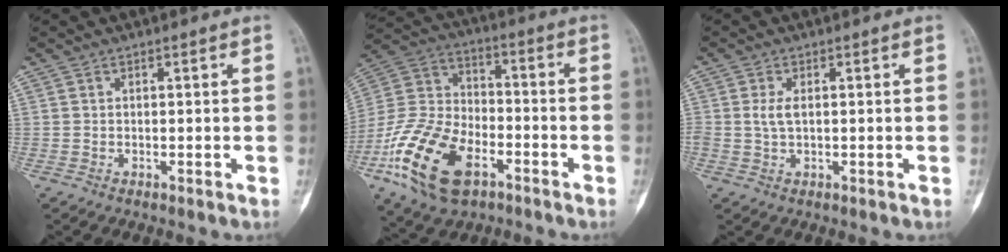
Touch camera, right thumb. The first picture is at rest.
{"total": 19.9, "force": [-9.2, 11.1, 13.7], "torque": [-0.266, 0.039, -0.174]}
{"total": 2.5, "force": [0.5, 1.2, 2.1], "torque": [-0.048, 0.001, 0.008]}